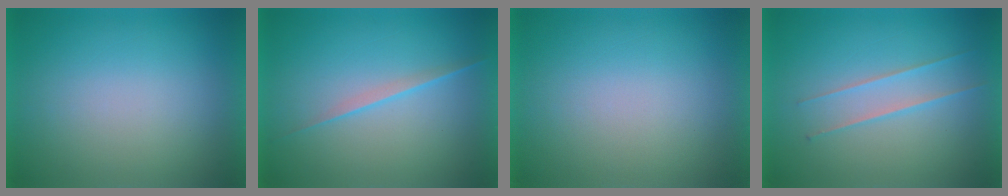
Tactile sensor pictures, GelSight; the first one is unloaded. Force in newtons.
{"total": 2.2}
{"total": 1.1}
{"total": 1.9}